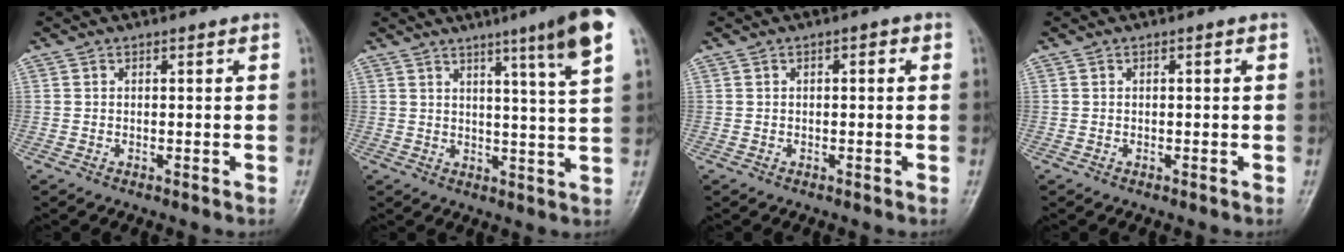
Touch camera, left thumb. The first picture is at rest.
{"total": 10.8, "force": [5.9, -0.4, 9.0], "torque": [-0.128, -0.026, 0.074]}
{"total": 1.2, "force": [0.3, 0.5, 1.1], "torque": [-0.011, 0.004, -0.002]}
{"total": 0.0}